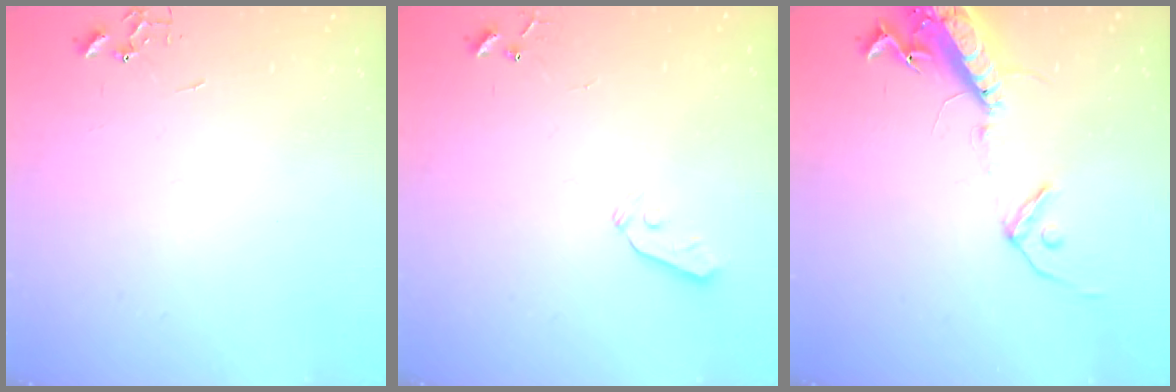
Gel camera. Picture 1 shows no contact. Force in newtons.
{"total": 3.6, "press": 3.5, "slide": 0.7}
{"total": 16.3, "press": 15.8, "slide": 4.0}